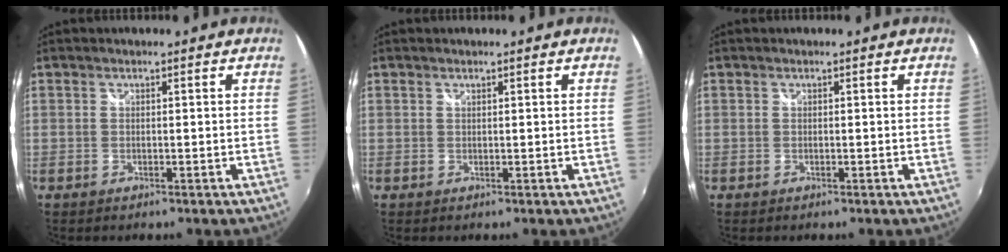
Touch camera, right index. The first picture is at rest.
{"total": 0.0}
{"total": 0.0}